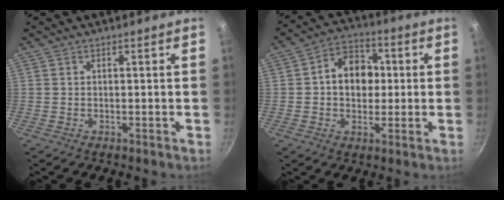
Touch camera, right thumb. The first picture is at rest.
{"total": 10.6, "force": [0.8, 8.2, 6.7], "torque": [-0.062, 0.016, -0.001]}